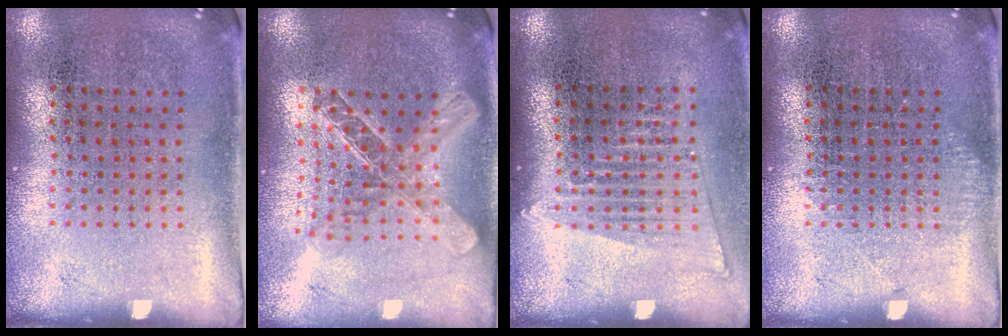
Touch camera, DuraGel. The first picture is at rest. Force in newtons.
{"total": 2.0, "press": 1.7, "slide": 1.1}
{"total": 1.4, "press": 1.3, "slide": 0.6}
{"total": 0.8, "press": 0.7, "slide": 0.2}